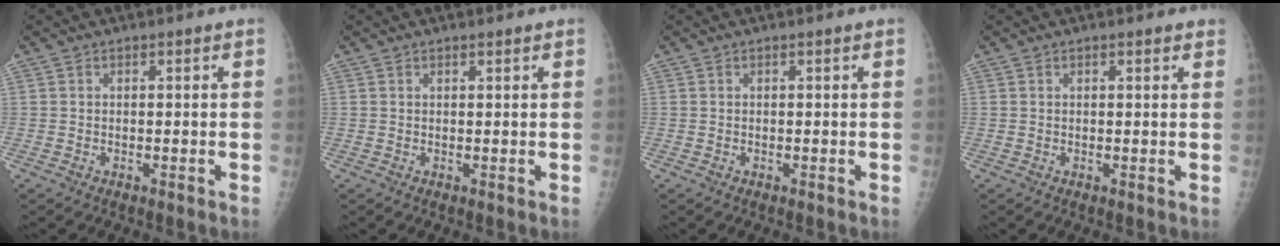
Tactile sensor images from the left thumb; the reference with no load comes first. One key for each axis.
{"total": 0.6, "fx": 0.5, "fy": 0.1, "fz": 0.3, "tx": -0.005, "ty": -0.003, "tz": 0.009}
{"total": 0.0}
{"total": 1.2, "fx": 0.9, "fy": 0.3, "fz": 0.7, "tx": -0.008, "ty": -0.003, "tz": 0.010}